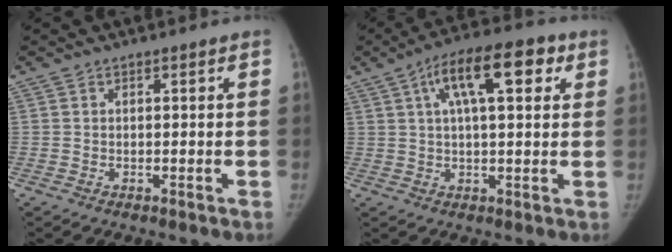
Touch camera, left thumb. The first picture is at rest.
{"total": 13.6, "force": [5.2, 5.2, 11.5], "torque": [-0.165, 0.017, 0.074]}